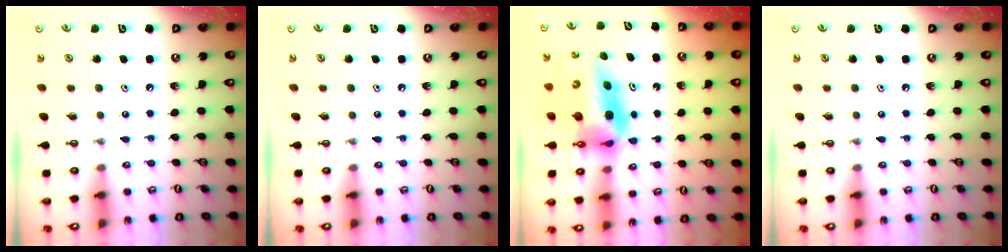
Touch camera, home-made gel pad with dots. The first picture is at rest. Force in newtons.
{"total": 0.0}
{"total": 9.7, "press": 9.5, "slide": 1.7}
{"total": 0.0}